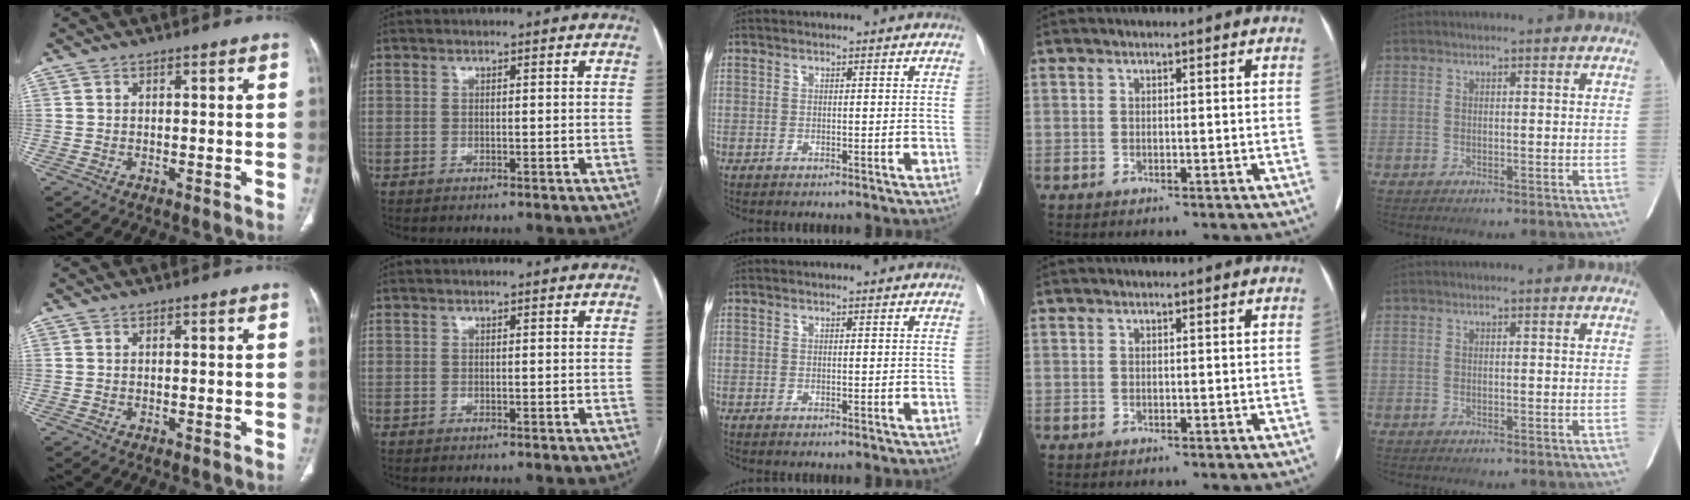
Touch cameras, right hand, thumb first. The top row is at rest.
{}